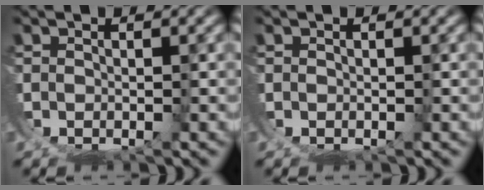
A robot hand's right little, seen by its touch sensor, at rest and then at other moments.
{"total": 0.0}